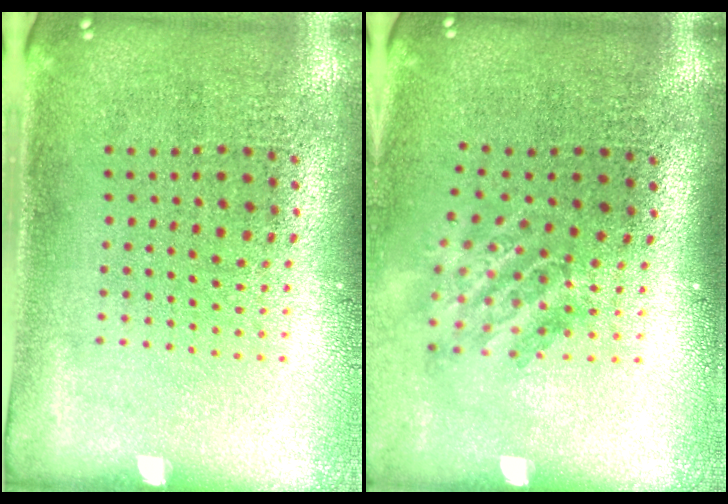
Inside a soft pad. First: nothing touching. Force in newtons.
{"total": 1.8, "press": 1.2, "slide": 1.3}